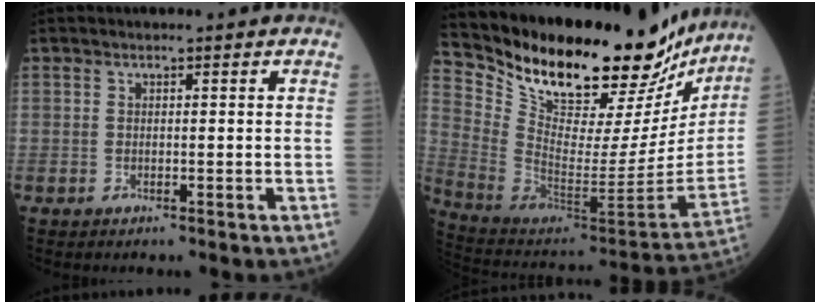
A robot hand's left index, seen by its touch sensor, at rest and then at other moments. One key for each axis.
{"total": 31.2, "fx": 26.5, "fy": 8.4, "fz": 14.1, "tx": -0.235, "ty": -0.062, "tz": 0.382}